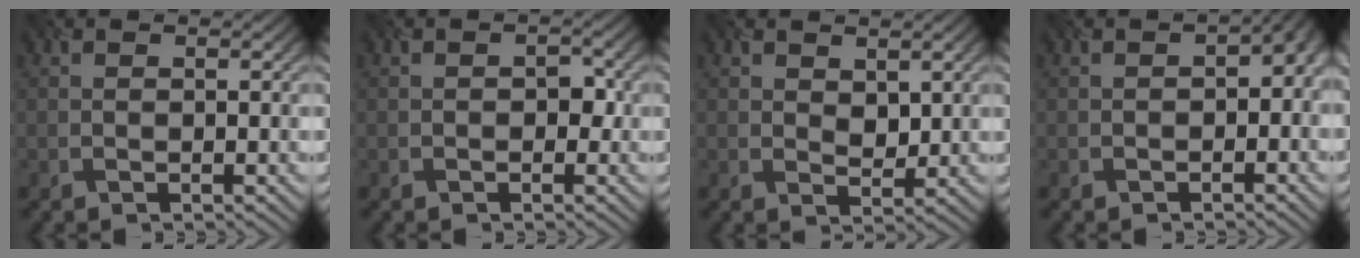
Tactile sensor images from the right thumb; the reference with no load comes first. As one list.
[{"total": 1.0, "force": [-0.6, 0.8, 0.3], "torque": [-0.006, 0.002, -0.003]}, {"total": 2.3, "force": [0.9, 1.6, 1.3], "torque": [-0.030, 0.001, 0.029]}, {"total": 3.8, "force": [-1.2, 2.1, 2.9], "torque": [-0.030, -0.005, -0.004]}]